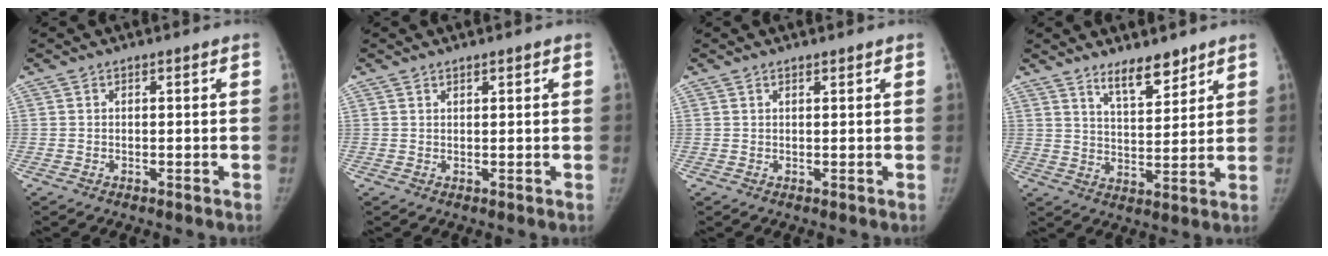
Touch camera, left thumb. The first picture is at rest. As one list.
[{"total": 1.0, "force": [0.8, 0.3, 0.5], "torque": [-0.006, -0.004, 0.013]}, {"total": 0.7, "force": [0.6, 0.2, 0.3], "torque": [-0.008, -0.004, 0.011]}, {"total": 7.6, "force": [5.9, 2.6, 4.1], "torque": [-0.044, -0.049, 0.101]}]